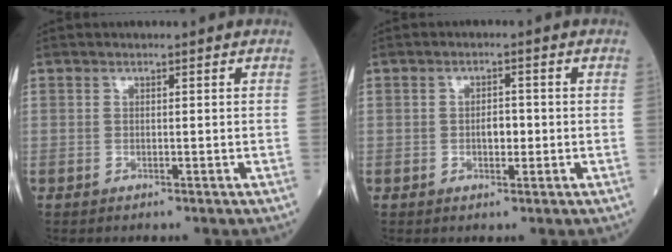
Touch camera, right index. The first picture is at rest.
{"total": 2.5, "force": [-0.3, 1.2, 2.1], "torque": [-0.033, 0.003, -0.004]}